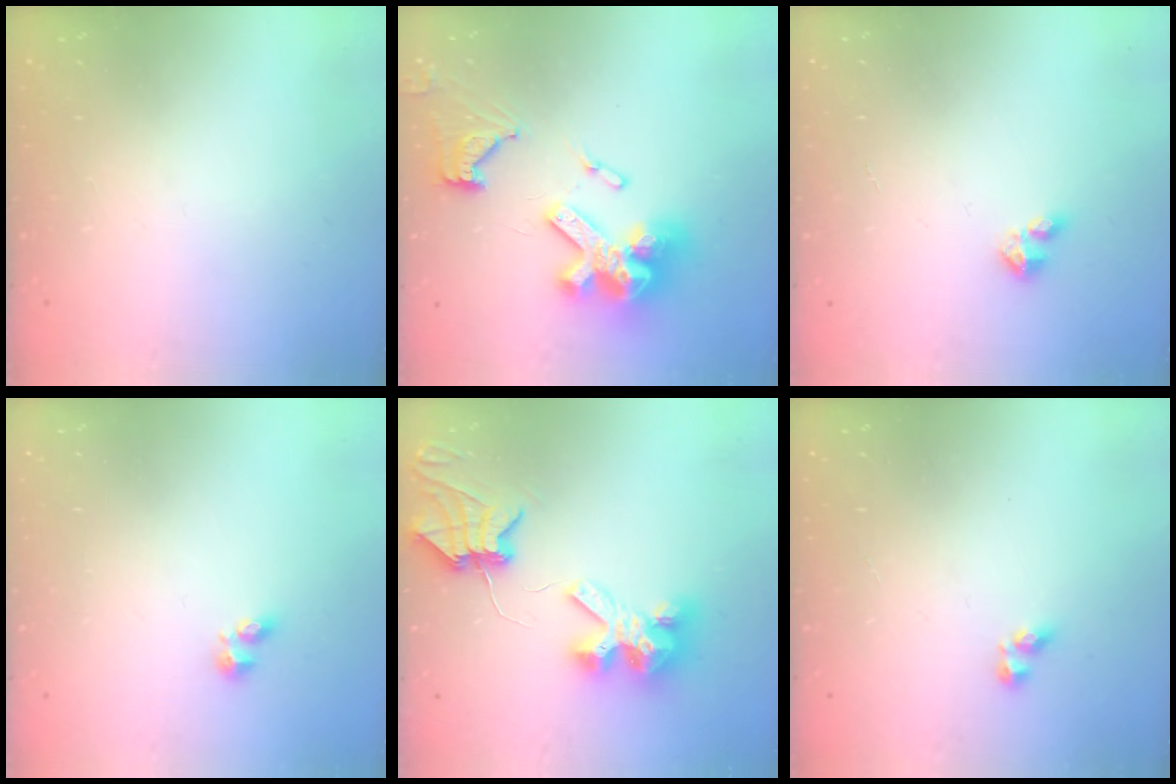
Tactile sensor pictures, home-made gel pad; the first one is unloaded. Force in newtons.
{"total": 20.2, "press": 20.1, "slide": 2.1}
{"total": 2.1, "press": 2.1, "slide": 0.2}
{"total": 2.2, "press": 2.2, "slide": 0.5}
{"total": 8.5, "press": 8.5, "slide": 0.9}
{"total": 2.5, "press": 2.5, "slide": 0.1}